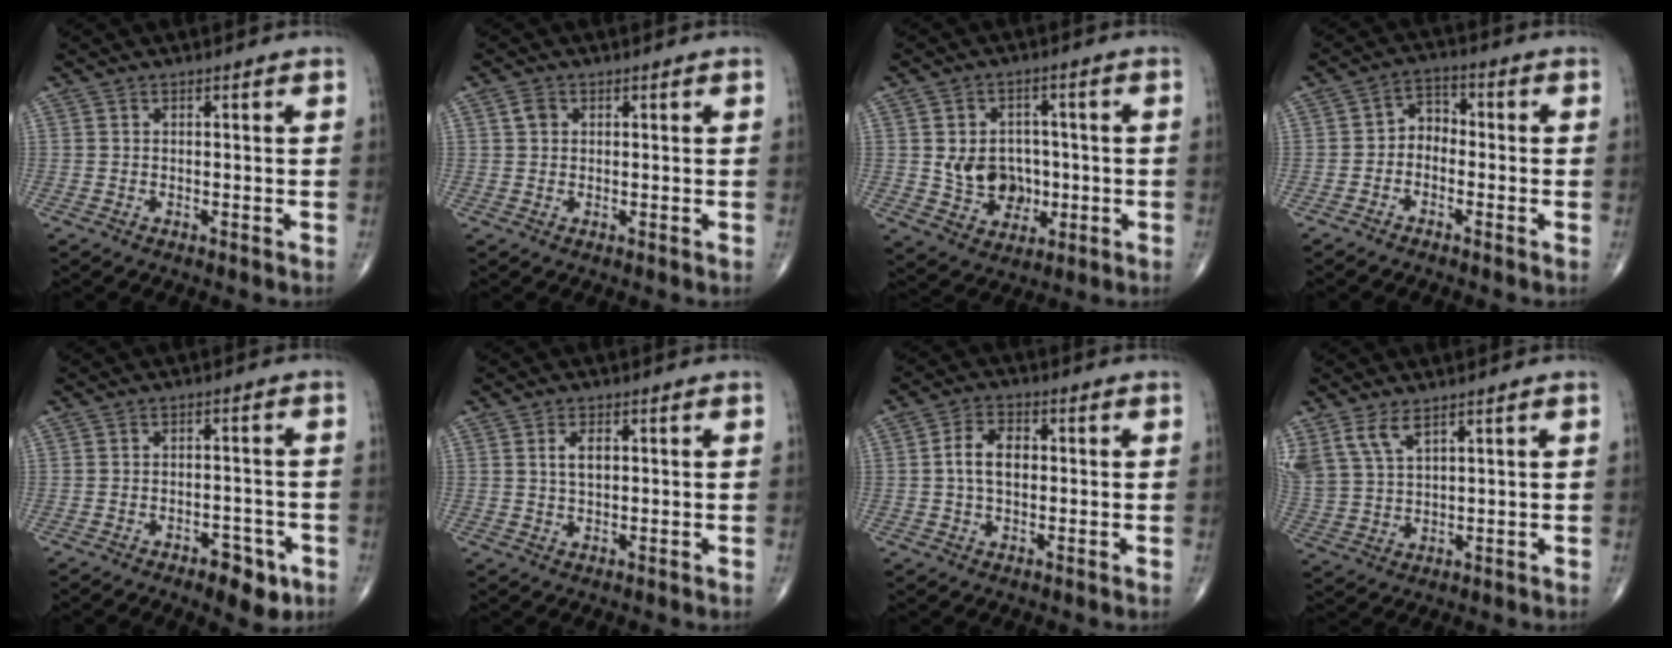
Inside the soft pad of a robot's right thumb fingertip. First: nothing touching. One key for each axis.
{"total": 2.0, "fx": 0.6, "fy": 1.6, "fz": 1.0, "tx": -0.016, "ty": 0.003, "tz": 0.010}
{"total": 9.4, "fx": -0.3, "fy": 7.8, "fz": 5.2, "tx": -0.043, "ty": 0.004, "tz": 0.006}
{"total": 4.3, "fx": -1.3, "fy": 3.3, "fz": 2.6, "tx": -0.024, "ty": 0.027, "tz": -0.038}
{"total": 6.5, "fx": -3.5, "fy": 3.2, "fz": 4.4, "tx": -0.042, "ty": 0.019, "tz": -0.045}
{"total": 3.4, "fx": 0.8, "fy": 1.8, "fz": 2.7, "tx": -0.049, "ty": -0.001, "tz": 0.014}
{"total": 6.3, "fx": 0.3, "fy": 4.0, "fz": 4.8, "tx": -0.084, "ty": 0.015, "tz": -0.002}
{"total": 7.7, "fx": 4.8, "fy": 3.4, "fz": 5.0, "tx": -0.111, "ty": -0.010, "tz": 0.109}